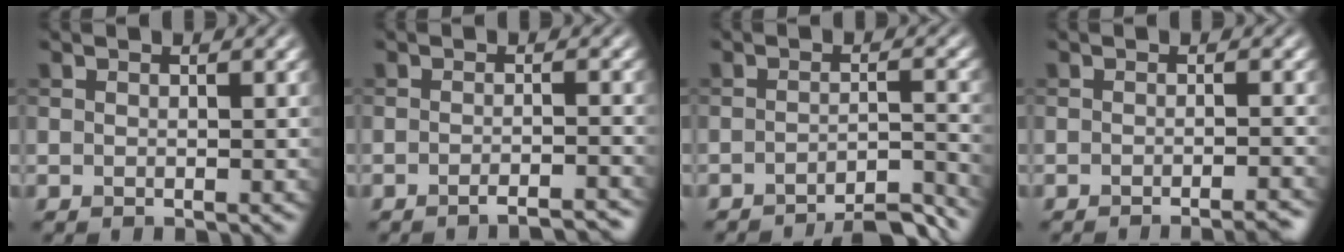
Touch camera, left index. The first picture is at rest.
{"total": 3.5, "force": [-2.8, 0.5, 1.9], "torque": [-0.021, 0.009, -0.041]}
{"total": 4.8, "force": [-4.2, 0.6, 2.2], "torque": [-0.019, 0.012, -0.063]}
{"total": 3.4, "force": [-2.5, 0.7, 2.2], "torque": [-0.014, 0.010, -0.034]}